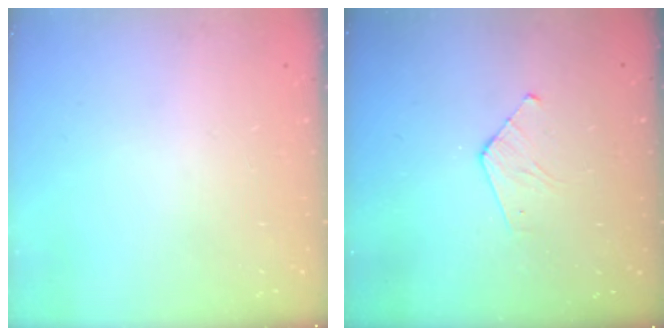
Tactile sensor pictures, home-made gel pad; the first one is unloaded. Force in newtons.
{"total": 4.9, "press": 4.9, "slide": 0.4}